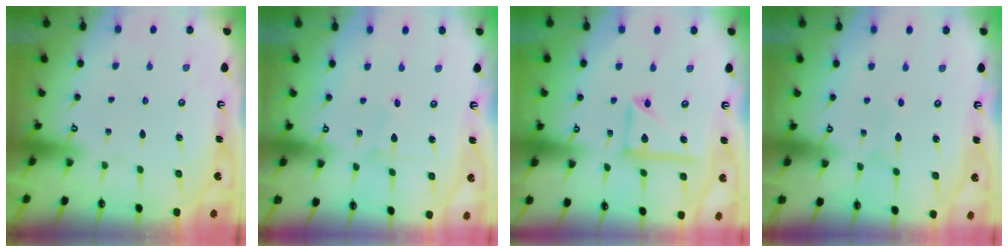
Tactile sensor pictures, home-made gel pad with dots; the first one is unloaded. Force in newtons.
{"total": 2.0, "press": 2.0, "slide": 0.2}
{"total": 12.5, "press": 12.5, "slide": 1.2}
{"total": 3.5, "press": 3.5, "slide": 0.4}